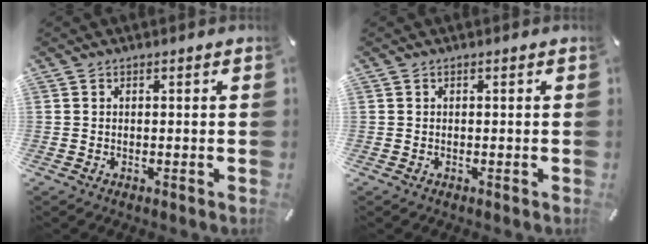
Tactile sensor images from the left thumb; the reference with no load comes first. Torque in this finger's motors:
{"motor_torque": [0.22, 0.36, -0.13, -0.28, 0.02]}